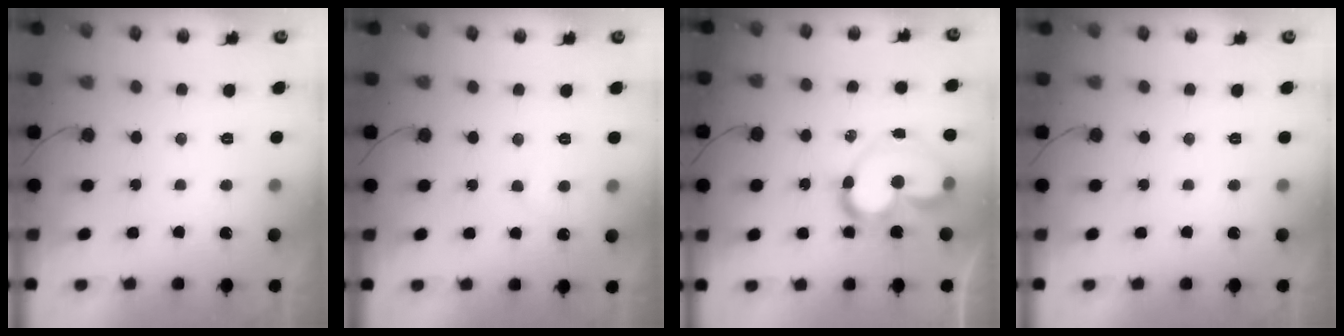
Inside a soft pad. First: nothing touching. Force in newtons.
{"total": 5.1, "press": 5.1, "slide": 0.3}
{"total": 14.4, "press": 14.3, "slide": 1.5}
{"total": 0.0}